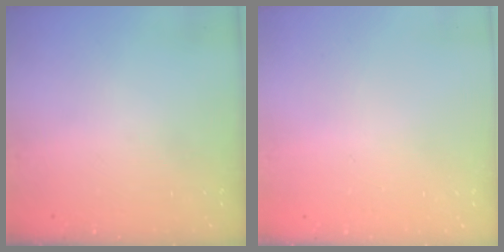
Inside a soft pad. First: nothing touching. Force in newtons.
{"total": 2.6, "press": 2.6, "slide": 0.2}